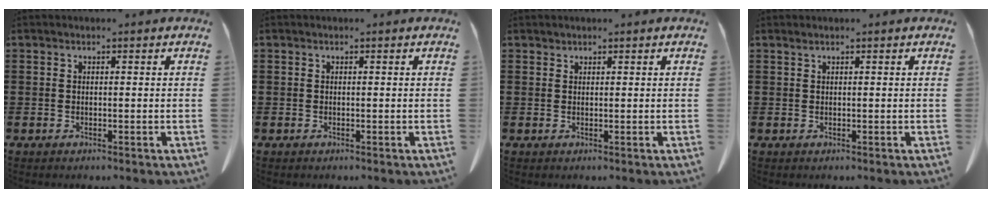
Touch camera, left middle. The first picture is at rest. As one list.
[{"total": 0.0}, {"total": 0.7, "force": [0.7, 0.2, 0.0], "torque": [-0.002, -0.002, 0.015]}, {"total": 0.6, "force": [0.4, 0.0, 0.4], "torque": [-0.008, -0.001, 0.009]}]